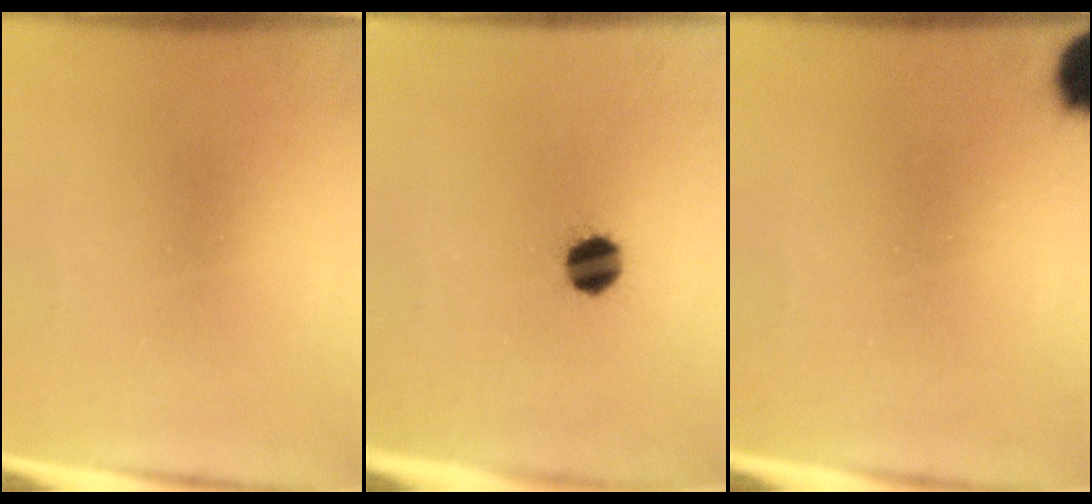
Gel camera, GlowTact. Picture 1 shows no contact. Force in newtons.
{"total": 6.4}
{"total": 8.9}